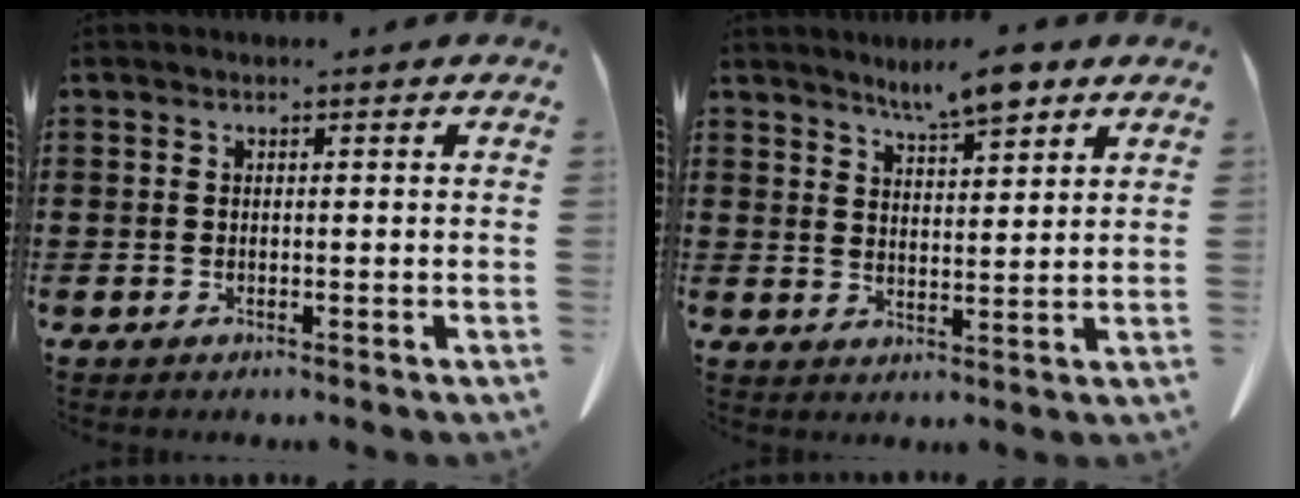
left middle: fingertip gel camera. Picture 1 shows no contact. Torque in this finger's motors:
{"motor_torque": [0.78, 0.30, 0.26, 0.11]}